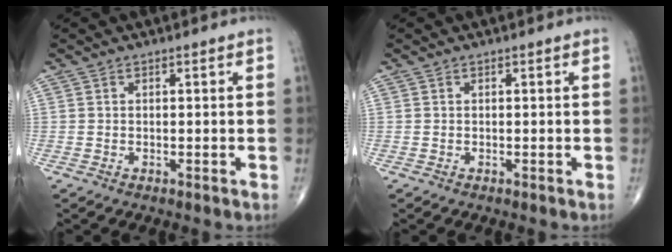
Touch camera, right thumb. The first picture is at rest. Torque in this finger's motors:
{"motor_torque": [-0.11, 0.11, -0.03, -0.02, 0.00]}